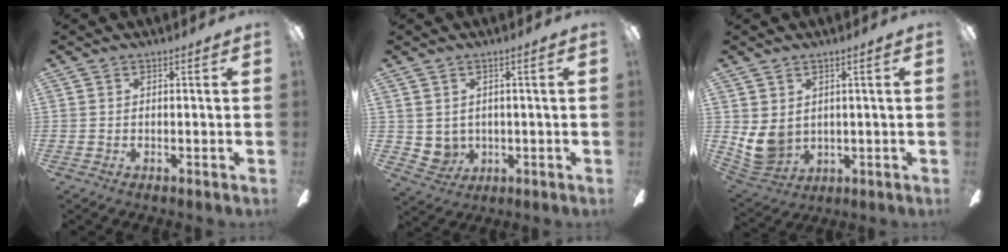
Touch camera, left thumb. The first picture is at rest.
{"total": 4.0, "force": [1.5, 3.5, 1.2], "torque": [-0.039, -0.006, 0.030]}
{"total": 7.8, "force": [1.5, 5.9, 5.0], "torque": [-0.119, -0.013, 0.032]}